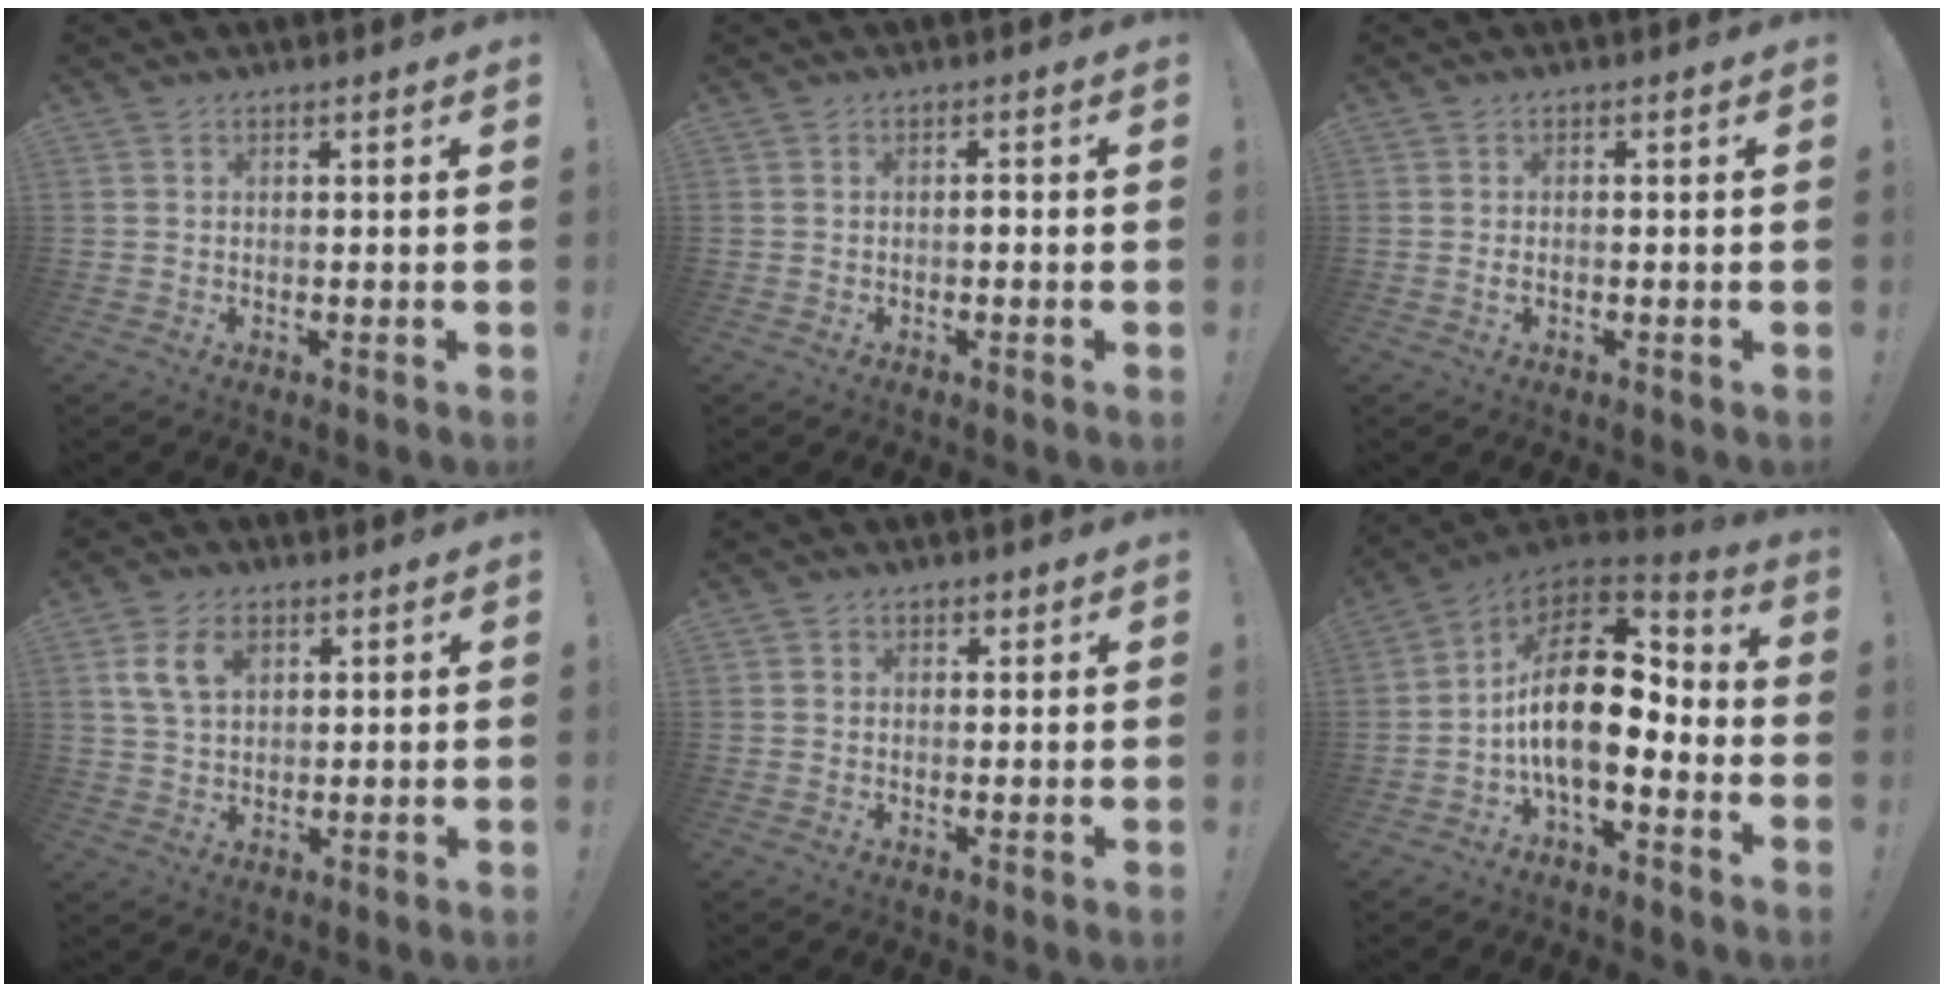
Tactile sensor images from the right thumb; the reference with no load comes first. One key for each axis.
{"total": 1.1, "fx": -0.7, "fy": 0.3, "fz": 0.7, "tx": -0.018, "ty": 0.005, "tz": -0.012}
{"total": 1.0, "fx": -0.3, "fy": 0.4, "fz": 0.9, "tx": -0.009, "ty": 0.000, "tz": -0.008}
{"total": 8.3, "fx": 3.1, "fy": 5.7, "fz": 5.2, "tx": -0.091, "ty": 0.003, "tz": 0.059}
{"total": 1.4, "fx": 0.5, "fy": 1.2, "fz": 0.3, "tx": 0.007, "ty": -0.003, "tz": 0.007}
{"total": 19.4, "fx": 0.0, "fy": 9.6, "fz": 16.8, "tx": -0.304, "ty": 0.007, "tz": 0.004}